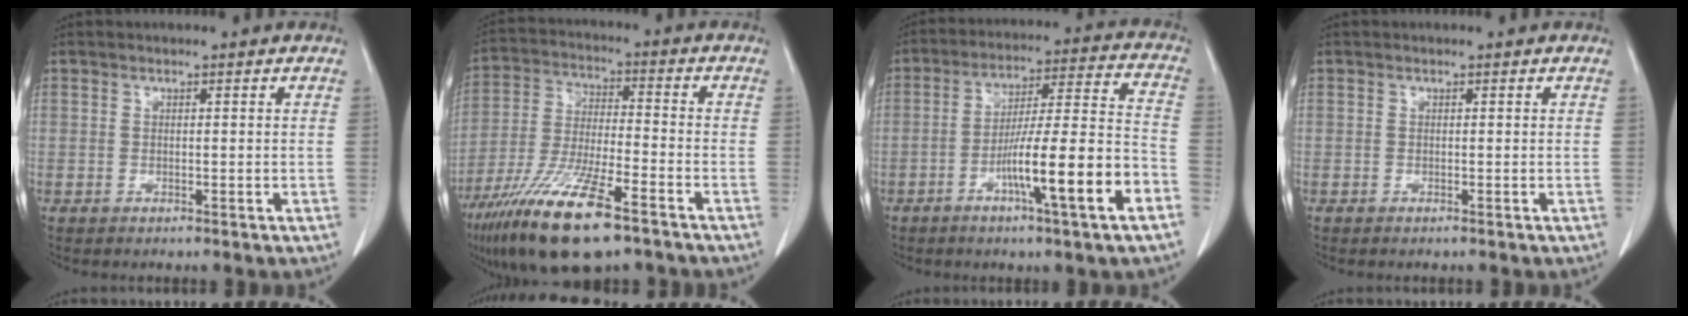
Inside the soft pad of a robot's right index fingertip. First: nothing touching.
{"total": 16.4, "force": [-10.5, 2.8, 12.3], "torque": [-0.257, -0.039, -0.192]}
{"total": 15.2, "force": [-6.4, 0.1, 13.8], "torque": [-0.230, 0.002, -0.100]}
{"total": 0.0}